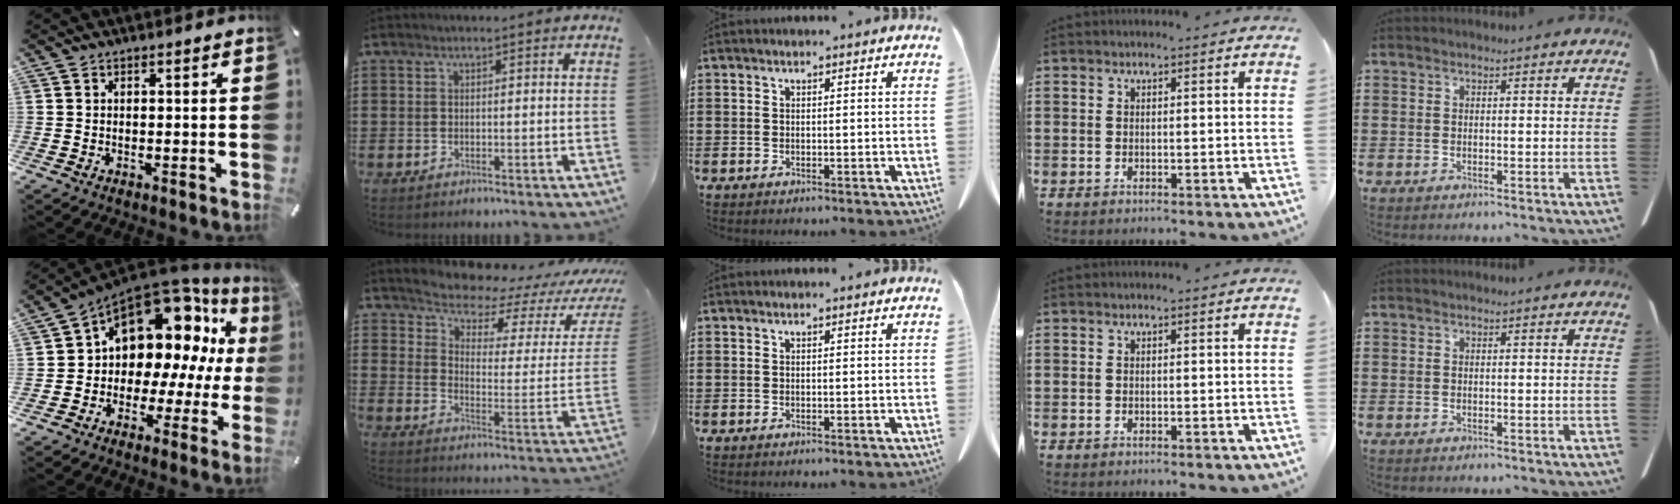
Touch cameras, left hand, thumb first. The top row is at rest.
{"thumb": {"total": 14.7, "force": [6.8, 10.2, 8.2], "torque": [-0.133, -0.064, 0.117]}, "index": {"total": 5.2, "force": [5.1, 0.7, 0.6], "torque": [-0.045, -0.049, 0.085]}}